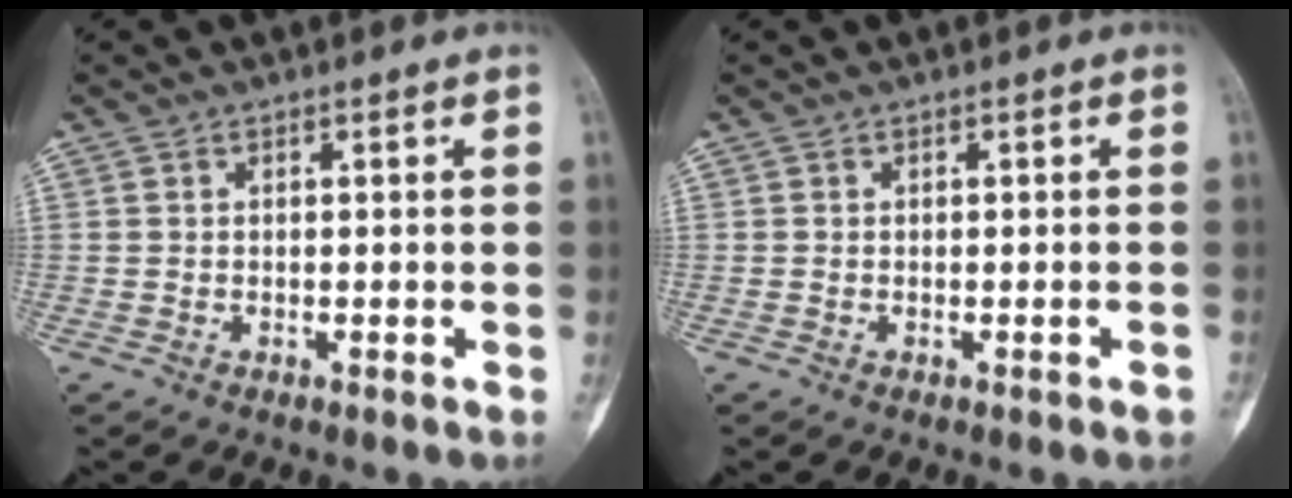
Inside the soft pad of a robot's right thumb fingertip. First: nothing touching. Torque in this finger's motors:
{"motor_torque": [0.46, 0.19, 0.17, -0.28, 0.14]}